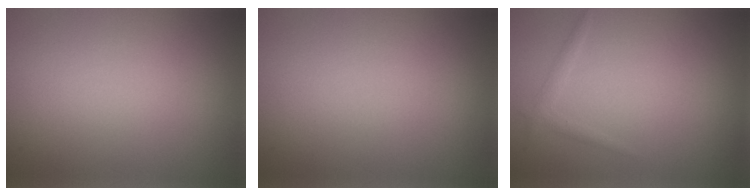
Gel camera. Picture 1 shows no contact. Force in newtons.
{"total": 0.0}
{"total": 0.9, "press": 0.9, "slide": 0.1}